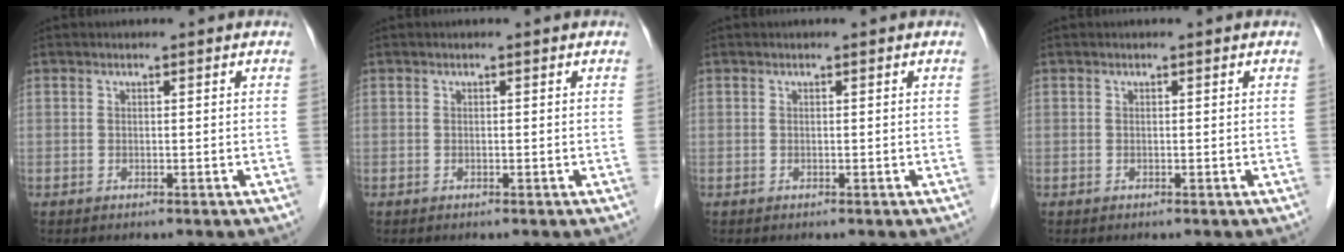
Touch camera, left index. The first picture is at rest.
{"total": 0.0}
{"total": 0.0}
{"total": 0.0}